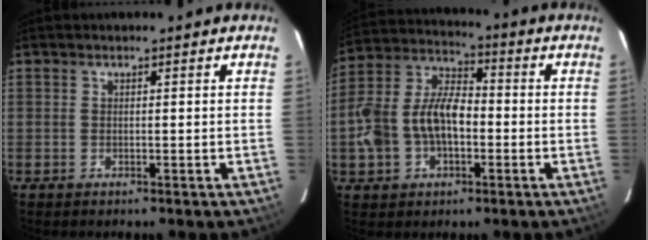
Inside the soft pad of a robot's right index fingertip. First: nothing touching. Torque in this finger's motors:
{"motor_torque": [0.51, -0.16, 0.39, 0.12]}